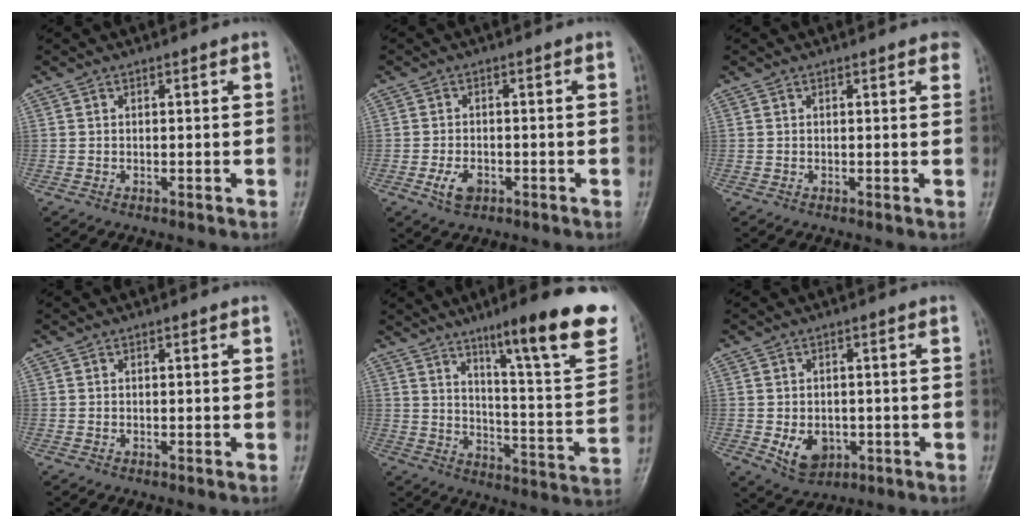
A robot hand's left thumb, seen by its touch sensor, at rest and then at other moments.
{"total": 3.7, "force": [-1.6, 2.3, 2.5], "torque": [-0.046, 0.004, -0.027]}
{"total": 2.4, "force": [1.6, 0.8, 1.7], "torque": [-0.010, 0.003, 0.015]}
{"total": 0.0}
{"total": 22.8, "force": [14.0, 3.4, 17.7], "torque": [-0.221, -0.066, 0.206]}
{"total": 6.1, "force": [-1.5, 4.5, 3.7], "torque": [-0.045, -0.001, -0.010]}